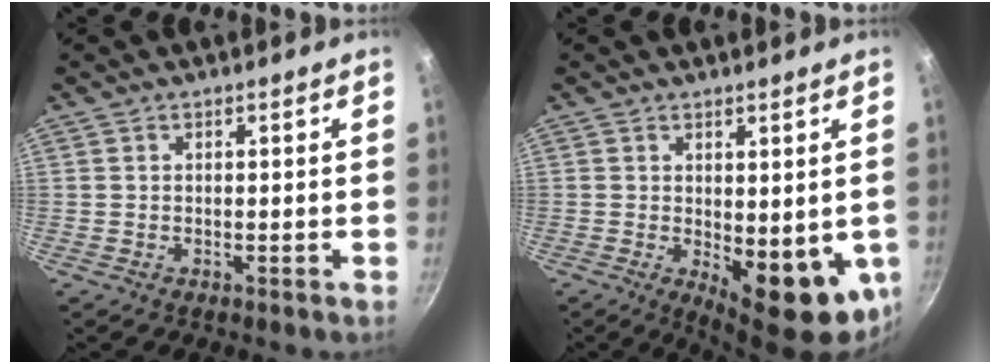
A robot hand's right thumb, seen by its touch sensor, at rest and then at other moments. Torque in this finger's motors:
{"motor_torque": [-0.18, 0.95, 0.17, -0.06, 0.29]}